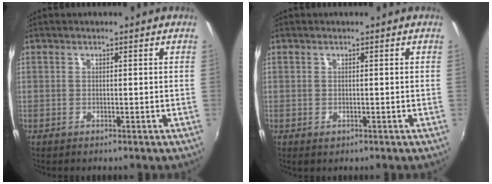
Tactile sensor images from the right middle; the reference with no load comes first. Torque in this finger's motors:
{"motor_torque": [0.08, -0.16, 0.00, 0.02]}